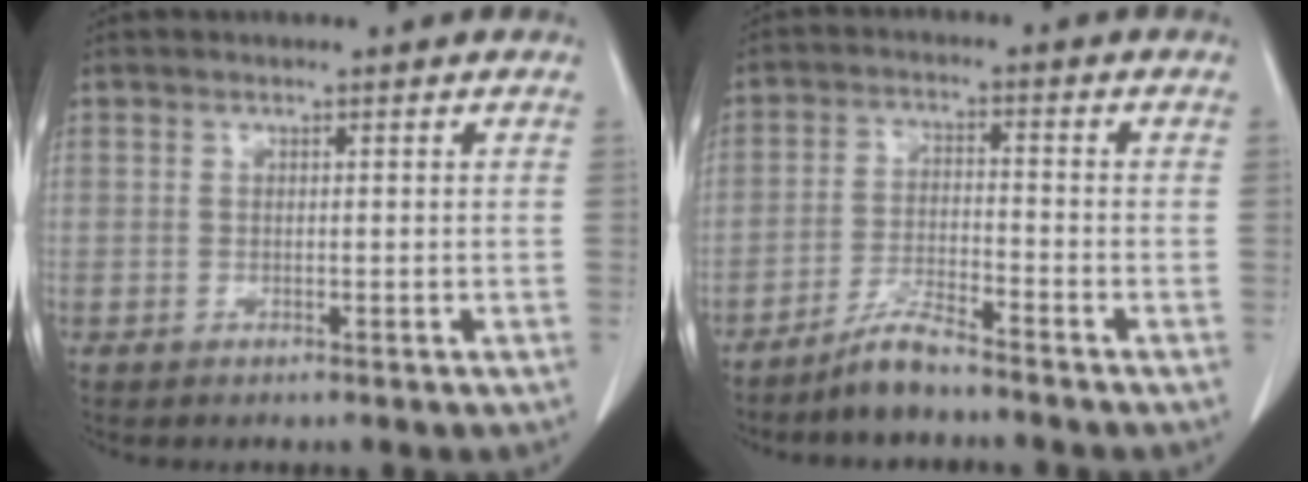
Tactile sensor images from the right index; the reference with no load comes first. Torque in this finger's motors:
{"motor_torque": [0.20, -0.20, 0.14, 0.06]}